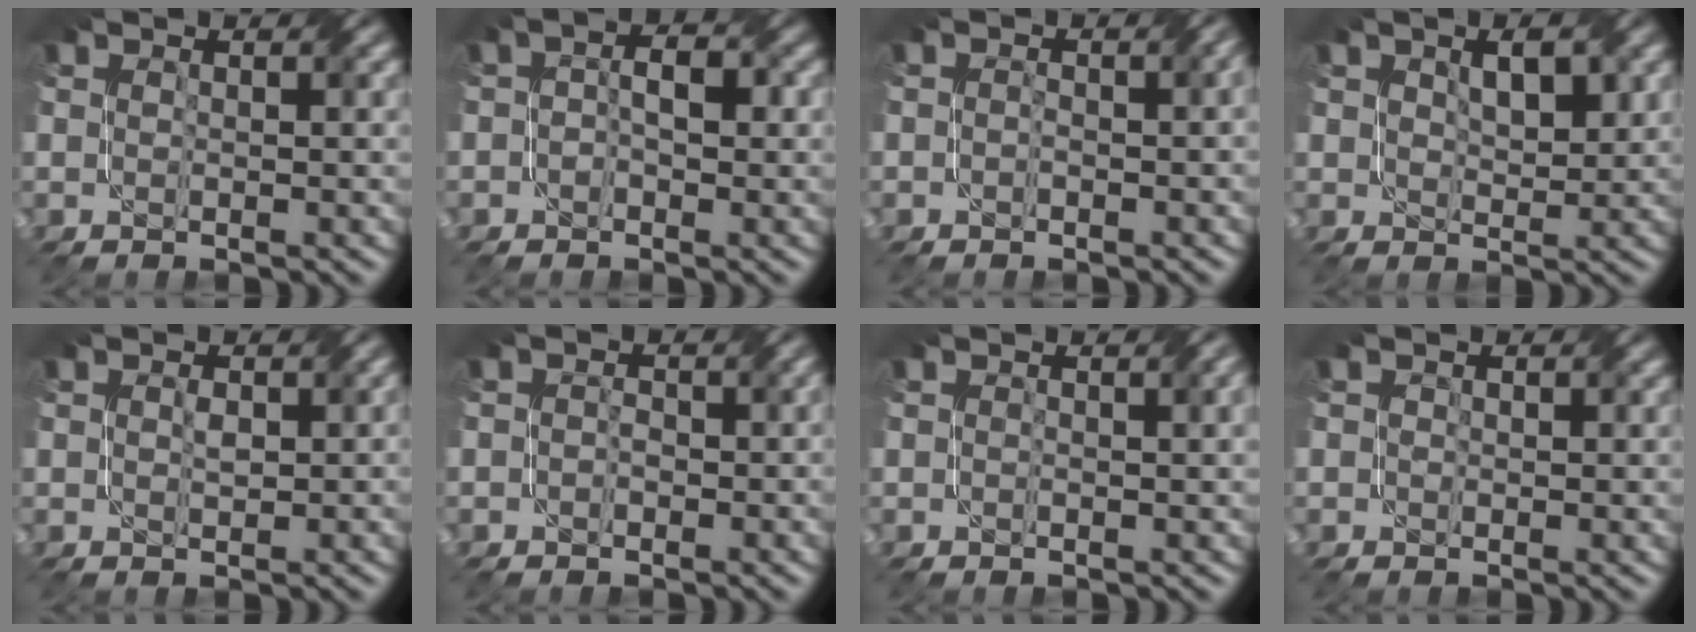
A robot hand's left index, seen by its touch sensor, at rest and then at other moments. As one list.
[{"total": 3.2, "force": [-0.1, 2.1, 2.4], "torque": [-0.032, 0.007, -0.004]}, {"total": 2.8, "force": [-1.2, 1.3, 2.2], "torque": [-0.022, -0.005, -0.014]}, {"total": 3.1, "force": [1.3, 1.8, 2.2], "torque": [-0.043, -0.003, 0.025]}, {"total": 1.0, "force": [0.0, 0.5, 0.9], "torque": [-0.017, 0.001, 0.002]}, {"total": 2.2, "force": [-0.8, 1.4, 1.4], "torque": [-0.008, 0.001, -0.012]}, {"total": 1.9, "force": [0.1, 0.8, 1.8], "torque": [-0.025, 0.000, 0.000]}, {"total": 0.9, "force": [0.0, 0.9, 0.1], "torque": [-0.002, 0.001, -0.002]}]